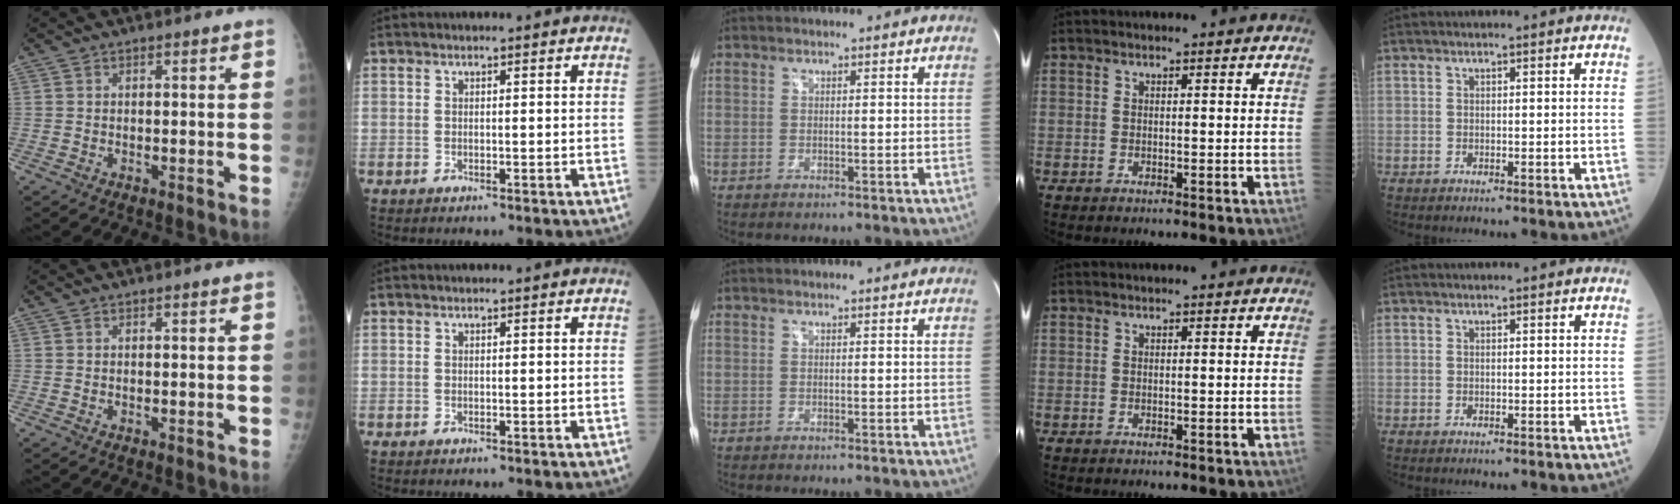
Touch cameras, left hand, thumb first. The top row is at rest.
{}